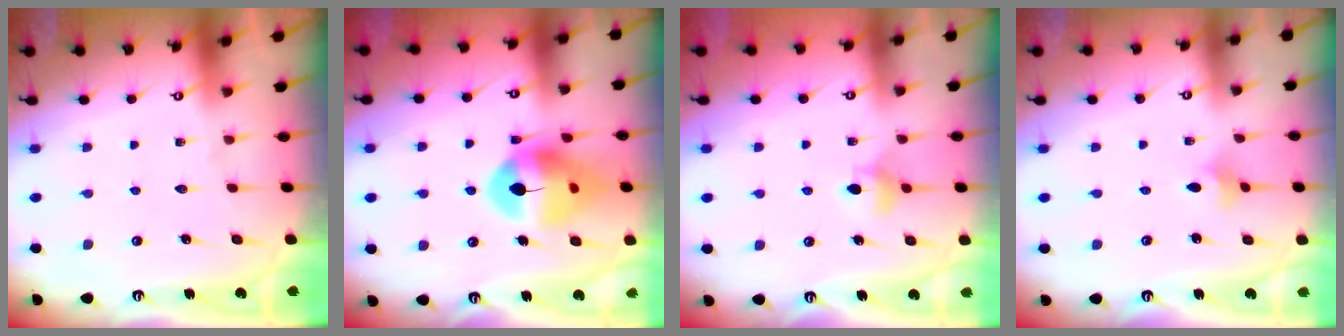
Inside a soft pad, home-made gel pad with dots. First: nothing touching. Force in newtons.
{"total": 14.3, "press": 14.2, "slide": 1.4}
{"total": 4.7, "press": 4.7, "slide": 0.7}
{"total": 2.0, "press": 2.0, "slide": 0.4}